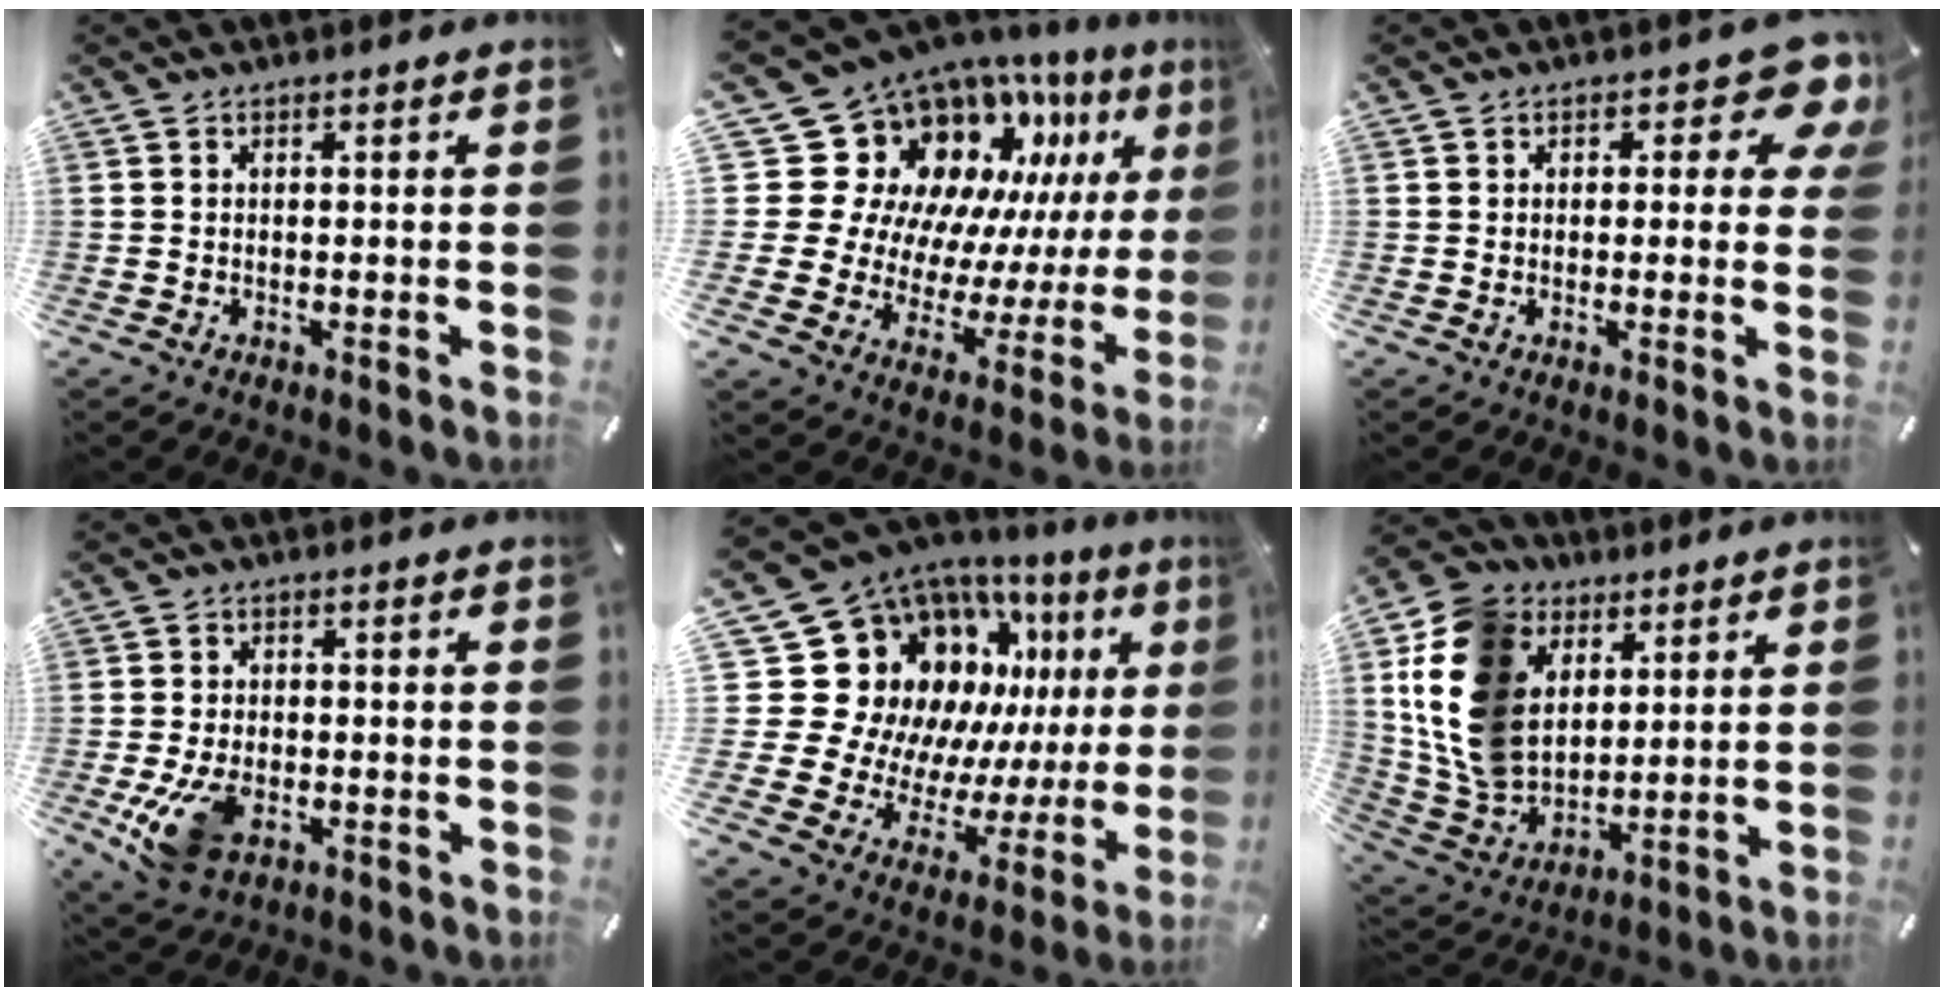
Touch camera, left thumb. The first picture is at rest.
{"total": 20.4, "force": [12.6, 13.8, 8.2], "torque": [-0.144, -0.135, 0.256]}
{"total": 8.5, "force": [4.3, 4.3, 5.9], "torque": [-0.057, -0.021, 0.067]}
{"total": 9.0, "force": [-3.1, 5.5, 6.4], "torque": [-0.137, -0.001, -0.055]}
{"total": 22.8, "force": [9.2, 17.0, 12.0], "torque": [-0.204, -0.110, 0.217]}
{"total": 17.3, "force": [5.0, 13.8, 9.1], "torque": [-0.224, -0.025, 0.095]}